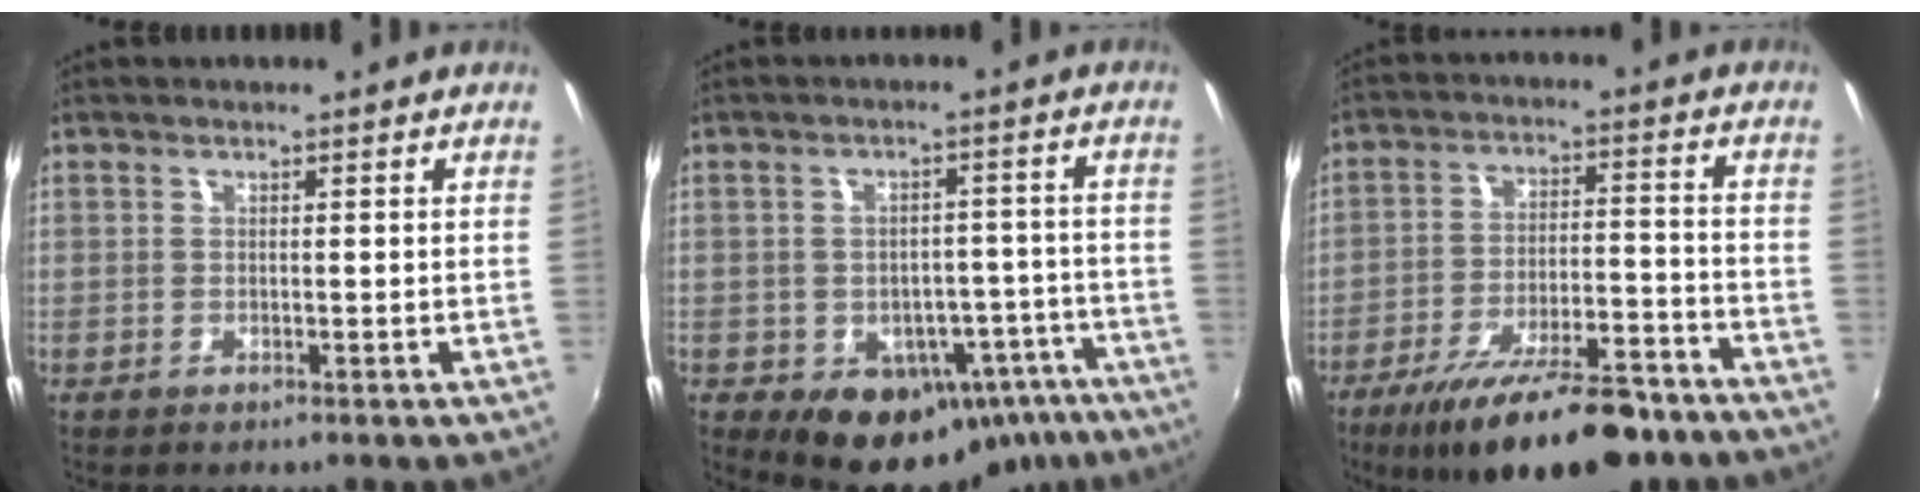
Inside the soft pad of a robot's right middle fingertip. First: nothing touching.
{"total": 14.0, "force": [-8.3, 9.7, 5.8], "torque": [-0.084, 0.029, -0.074]}
{"total": 19.5, "force": [-14.6, 6.1, 11.4], "torque": [-0.201, -0.021, -0.214]}